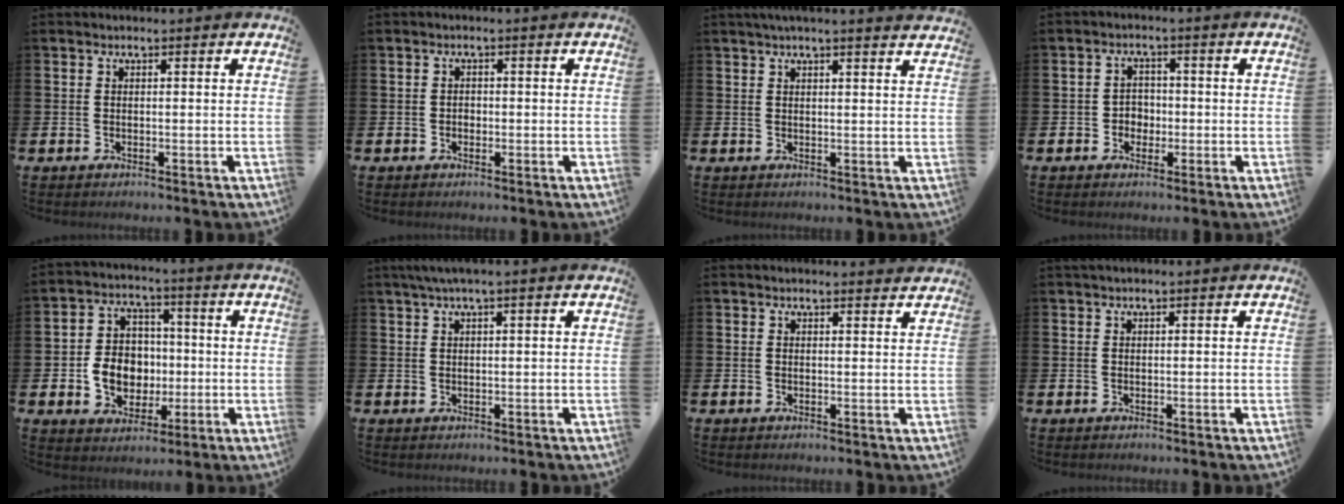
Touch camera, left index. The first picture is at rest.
{"total": 1.0, "force": [-0.4, 0.9, 0.3], "torque": [-0.001, 0.001, -0.010]}
{"total": 2.4, "force": [2.3, -0.5, 0.5], "torque": [-0.019, -0.008, 0.043]}
{"total": 2.6, "force": [-0.7, 2.4, 0.8], "torque": [-0.007, 0.002, -0.022]}
{"total": 7.5, "force": [-0.9, 6.5, 3.6], "torque": [-0.056, 0.015, -0.019]}
{"total": 2.1, "force": [1.4, -0.1, 1.6], "torque": [-0.032, 0.002, 0.025]}
{"total": 1.3, "force": [1.3, 0.1, 0.1], "torque": [0.011, -0.007, 0.020]}
{"total": 0.6, "force": [0.4, 0.1, 0.4], "torque": [0.000, -0.001, 0.006]}